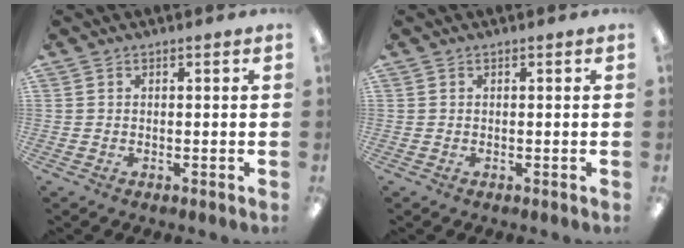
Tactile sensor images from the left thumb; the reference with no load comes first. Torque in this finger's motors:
{"motor_torque": [0.00, 0.00, 0.00, 0.00, 0.00]}